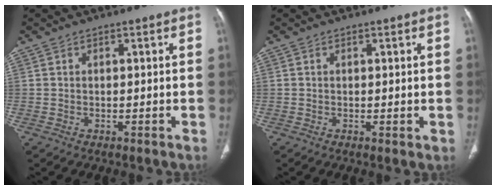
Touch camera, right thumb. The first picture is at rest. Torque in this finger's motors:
{"motor_torque": [-0.22, 0.18, 0.09, 0.32, -0.01]}